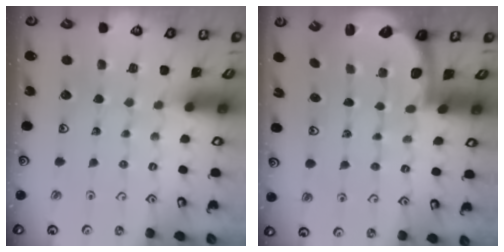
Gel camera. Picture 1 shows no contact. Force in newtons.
{"total": 2.5, "press": 2.1, "slide": 1.3}